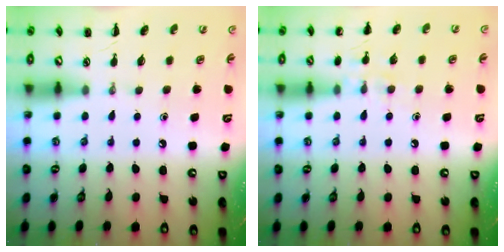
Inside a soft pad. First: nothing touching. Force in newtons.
{"total": 7.3, "press": 7.2, "slide": 1.5}